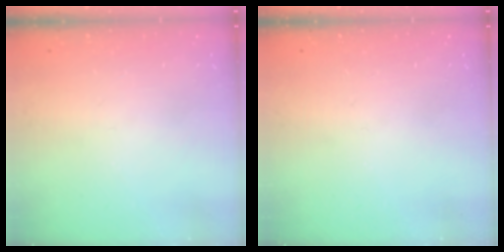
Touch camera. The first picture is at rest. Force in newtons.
{"total": 0.0}